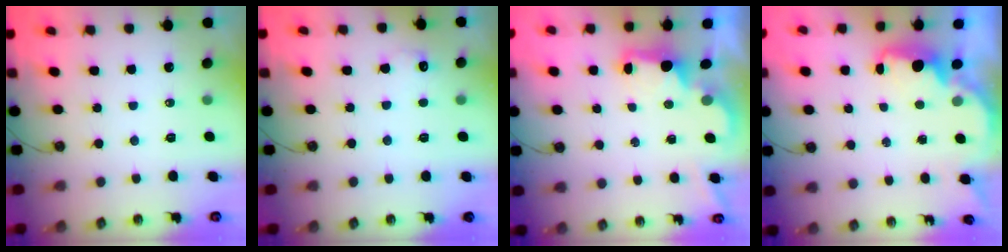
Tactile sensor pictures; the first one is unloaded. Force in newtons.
{"total": 6.0, "press": 6.0, "slide": 0.6}
{"total": 2.1, "press": 1.9, "slide": 0.8}
{"total": 2.5, "press": 2.4, "slide": 0.8}